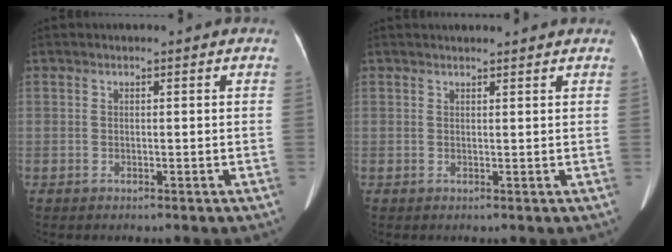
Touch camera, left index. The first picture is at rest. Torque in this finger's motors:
{"motor_torque": [-0.37, -0.34, 0.02, 0.01]}